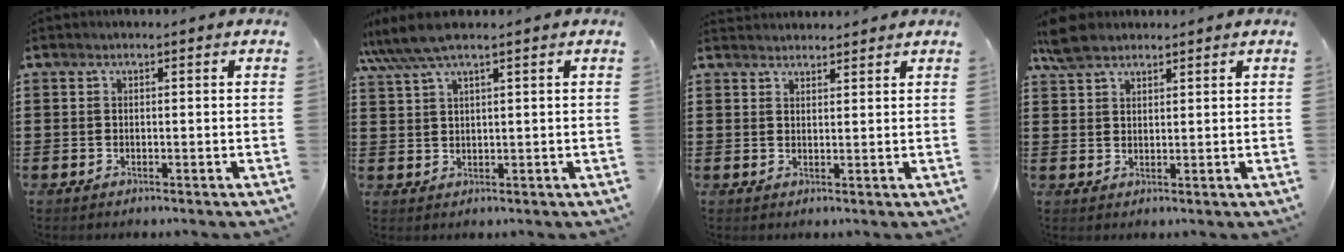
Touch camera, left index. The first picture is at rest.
{"total": 4.6, "force": [3.3, 0.4, 3.2], "torque": [-0.076, -0.002, 0.057]}
{"total": 2.0, "force": [2.0, 0.2, -0.1], "torque": [-0.003, -0.003, 0.039]}
{"total": 4.8, "force": [3.7, 2.1, 2.2], "torque": [-0.055, 0.005, 0.071]}